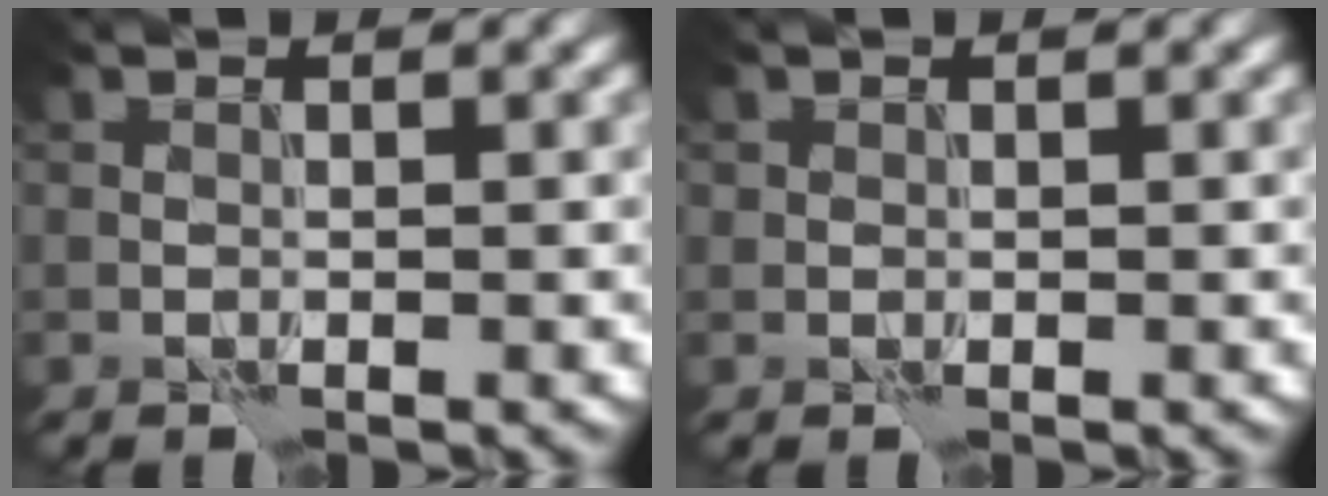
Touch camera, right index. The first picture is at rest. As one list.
[{"total": 0.6, "force": [0.4, 0.4, 0.0], "torque": [0.005, 0.000, 0.007]}]